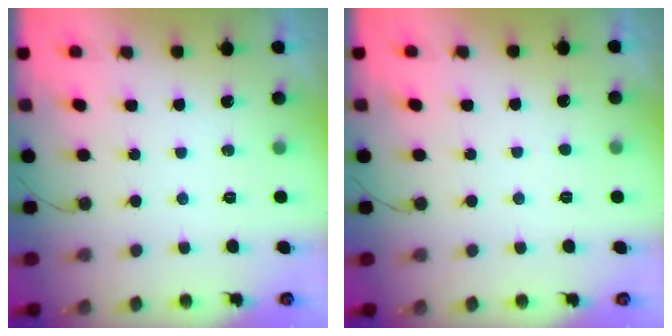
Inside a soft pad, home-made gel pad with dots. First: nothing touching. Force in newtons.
{"total": 0.5, "press": 0.5, "slide": 0.1}